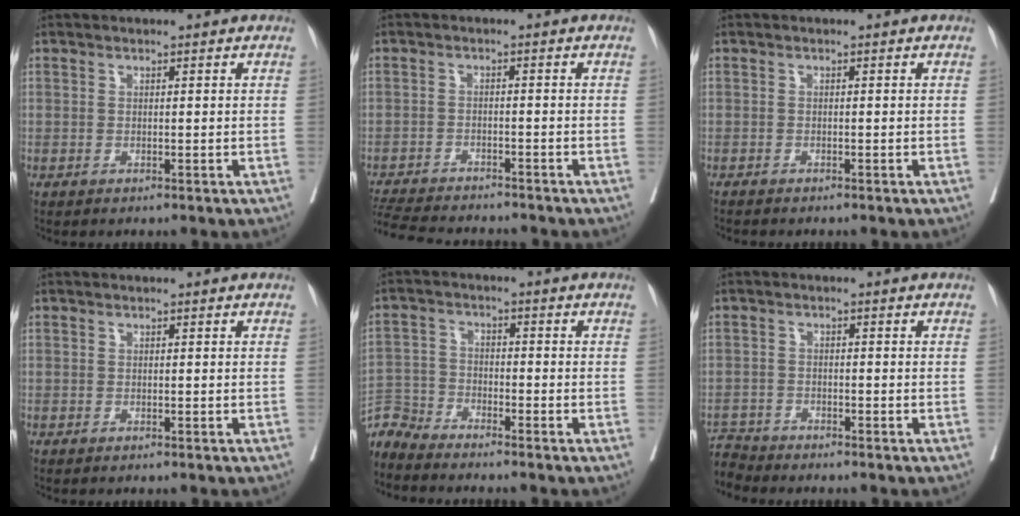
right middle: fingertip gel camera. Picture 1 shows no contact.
{"total": 11.7, "force": [-10.8, 1.8, 4.0], "torque": [-0.074, -0.010, -0.161]}
{"total": 1.1, "force": [-1.0, 0.0, 0.4], "torque": [-0.006, 0.000, -0.015]}
{"total": 0.0}
{"total": 5.9, "force": [-5.9, 0.0, -0.5], "torque": [0.010, 0.001, -0.116]}
{"total": 3.7, "force": [-3.6, 0.0, -0.9], "torque": [0.020, -0.008, -0.068]}